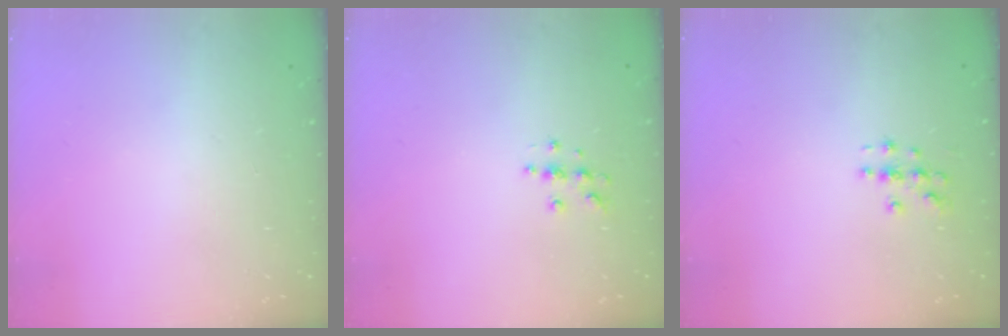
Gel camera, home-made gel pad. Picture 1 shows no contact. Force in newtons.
{"total": 4.9, "press": 4.8, "slide": 0.6}
{"total": 3.1, "press": 3.1, "slide": 0.2}